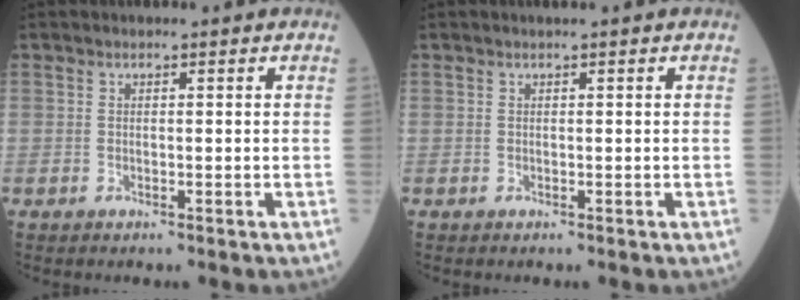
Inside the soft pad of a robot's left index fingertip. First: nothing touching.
{"total": 0.0}